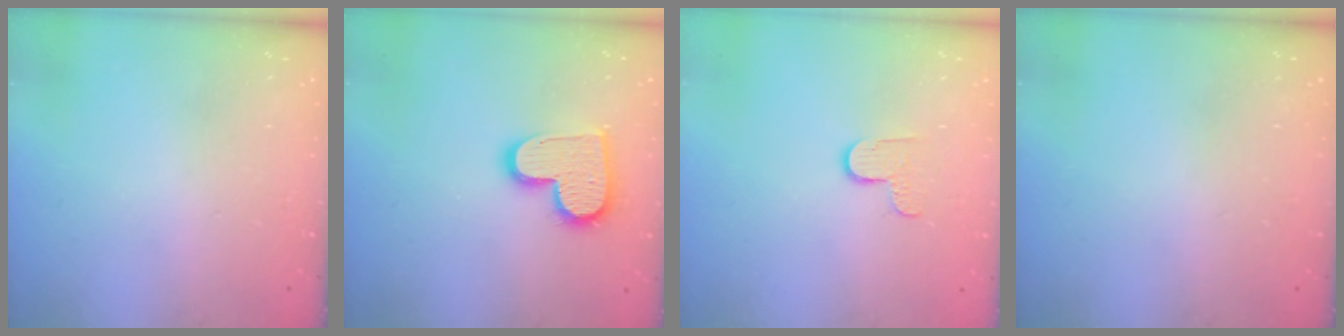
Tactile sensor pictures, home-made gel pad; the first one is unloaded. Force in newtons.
{"total": 14.0, "press": 13.9, "slide": 0.8}
{"total": 6.0, "press": 6.0, "slide": 0.4}
{"total": 0.0}